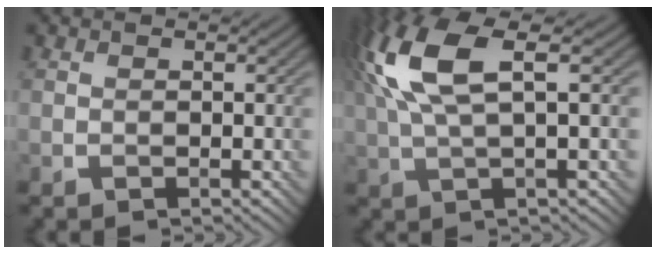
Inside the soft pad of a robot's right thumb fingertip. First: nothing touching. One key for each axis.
{"total": 10.4, "fx": 3.1, "fy": 3.1, "fz": 9.4, "tx": -0.221, "ty": 0.027, "tz": 0.061}